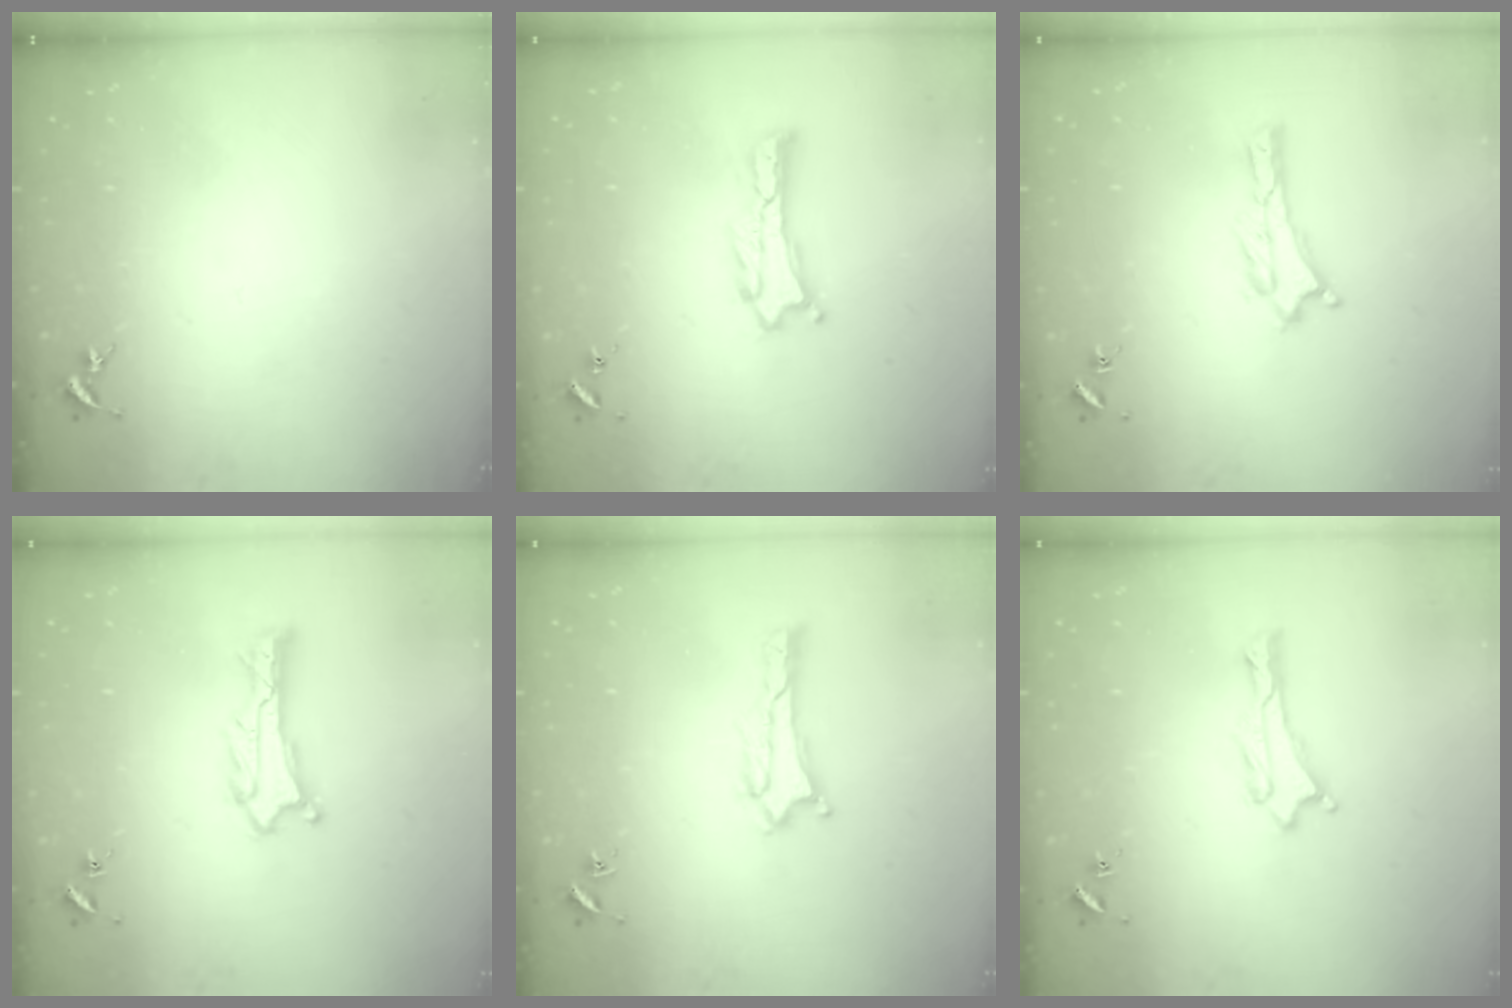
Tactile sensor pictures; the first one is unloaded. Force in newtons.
{"total": 1.1, "press": 1.1, "slide": 0.2}
{"total": 0.7, "press": 0.6, "slide": 0.2}
{"total": 1.4, "press": 1.4, "slide": 0.0}
{"total": 0.8, "press": 0.8, "slide": 0.1}
{"total": 0.8, "press": 0.8, "slide": 0.2}